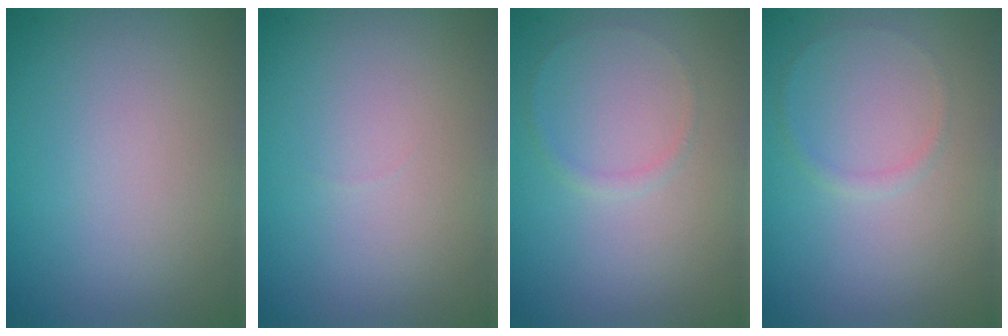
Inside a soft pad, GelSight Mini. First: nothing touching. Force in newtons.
{"total": 0.0}
{"total": 0.7, "press": 0.7, "slide": 0.1}
{"total": 0.7, "press": 0.7, "slide": 0.1}